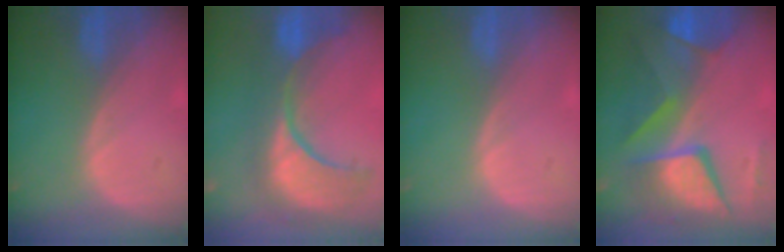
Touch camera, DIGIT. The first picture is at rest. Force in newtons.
{"total": 11.8, "press": 10.8, "slide": 4.8}
{"total": 0.0}
{"total": 11.6, "press": 11.6, "slide": 1.4}